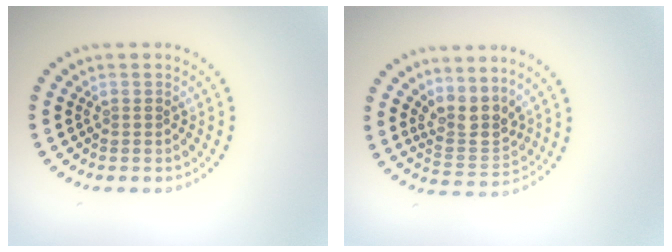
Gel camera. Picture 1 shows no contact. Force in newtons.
{"total": 3.3, "press": 2.5, "slide": 2.1}